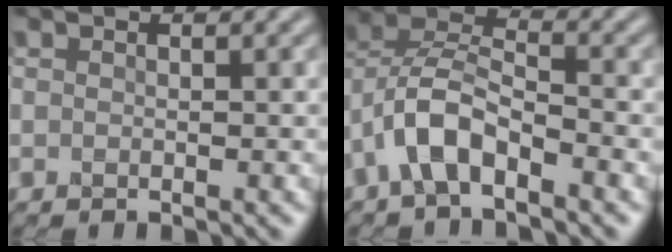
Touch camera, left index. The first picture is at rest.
{"total": 4.7, "force": [-2.5, 2.2, 3.4], "torque": [-0.061, 0.013, -0.053]}